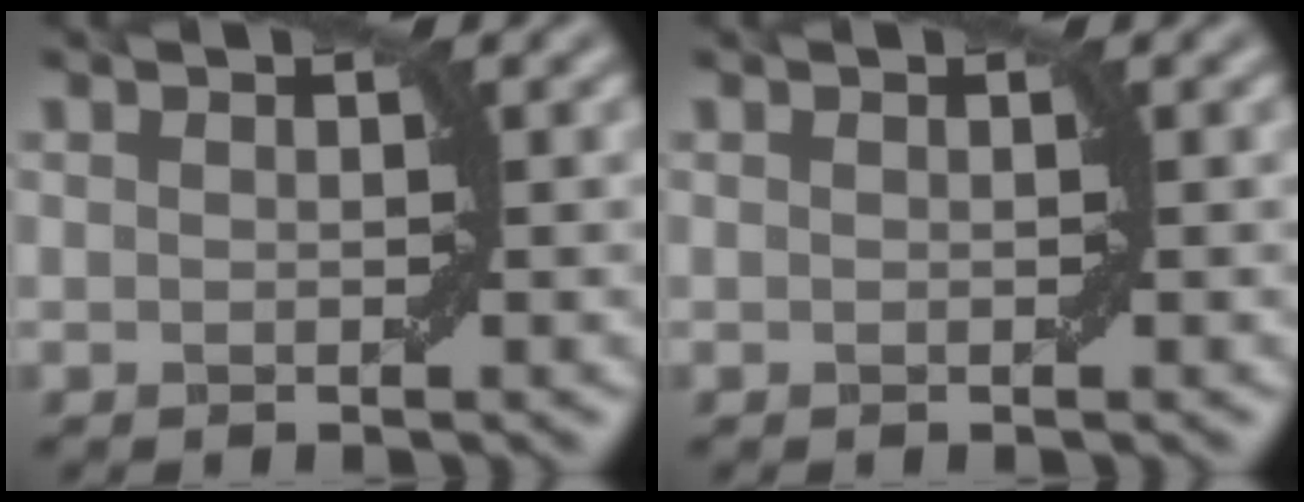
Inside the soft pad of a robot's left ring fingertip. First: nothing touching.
{"total": 0.0}